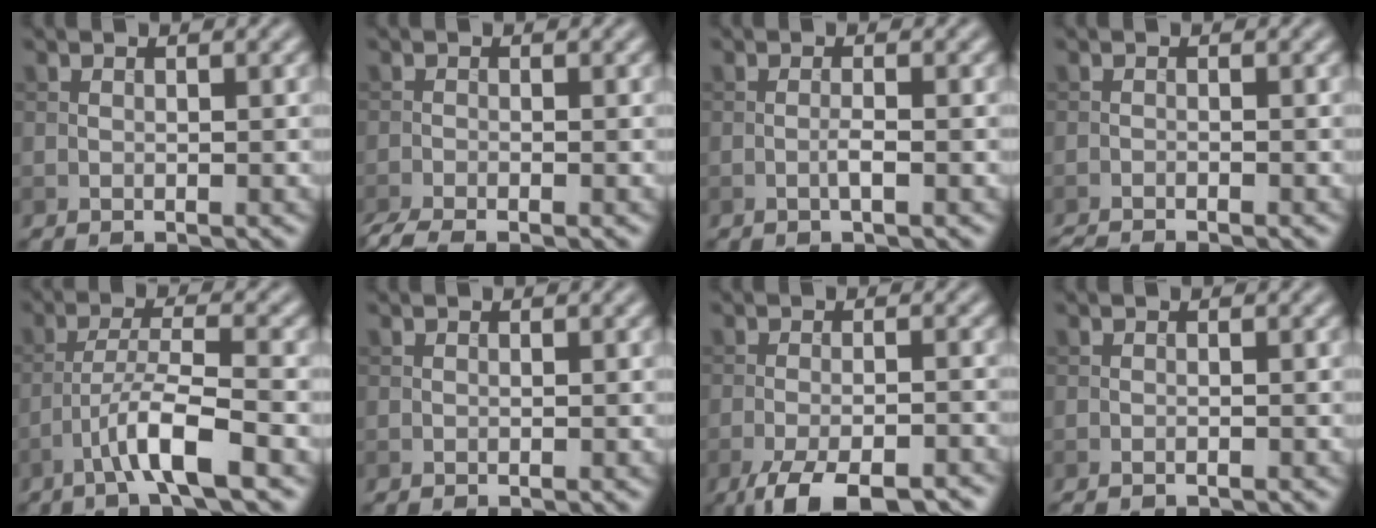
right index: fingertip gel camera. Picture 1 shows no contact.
{"total": 3.0, "force": [-2.4, 0.5, 1.7], "torque": [-0.036, -0.009, -0.050]}
{"total": 1.1, "force": [-0.4, 0.1, 1.1], "torque": [-0.021, 0.002, -0.009]}
{"total": 1.7, "force": [-1.6, 0.0, 0.6], "torque": [-0.015, -0.005, -0.032]}
{"total": 5.4, "force": [-2.9, 0.7, 4.5], "torque": [-0.079, 0.010, -0.058]}
{"total": 0.0}
{"total": 7.6, "force": [-5.3, 2.2, 4.9], "torque": [-0.082, -0.018, -0.086]}
{"total": 0.8, "force": [-0.6, 0.2, 0.4], "torque": [-0.008, -0.002, -0.010]}